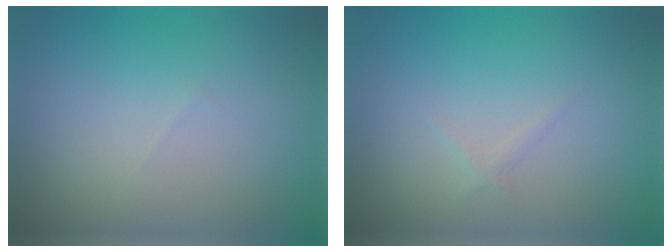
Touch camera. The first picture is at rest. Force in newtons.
{"total": 0.5, "press": 0.5, "slide": 0.0}